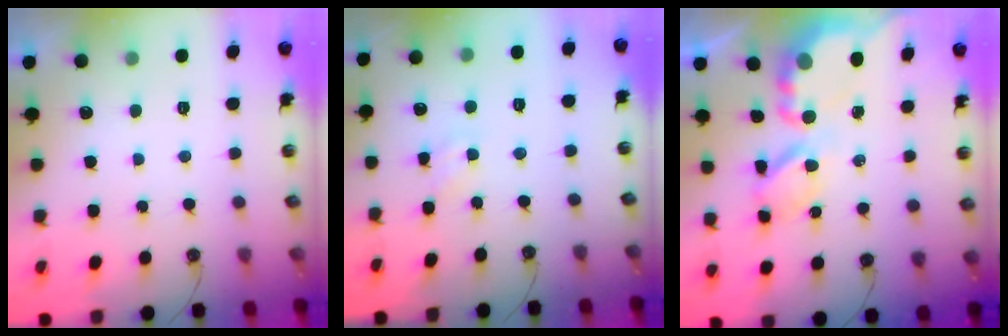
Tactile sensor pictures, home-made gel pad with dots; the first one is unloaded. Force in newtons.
{"total": 1.4, "press": 1.4, "slide": 0.2}
{"total": 8.3, "press": 8.2, "slide": 0.7}